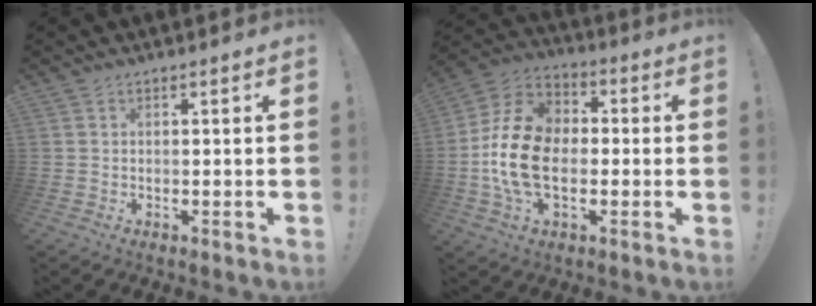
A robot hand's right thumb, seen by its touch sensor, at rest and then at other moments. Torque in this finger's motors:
{"motor_torque": [1.86, 2.23, 0.55, -0.17, 0.11]}